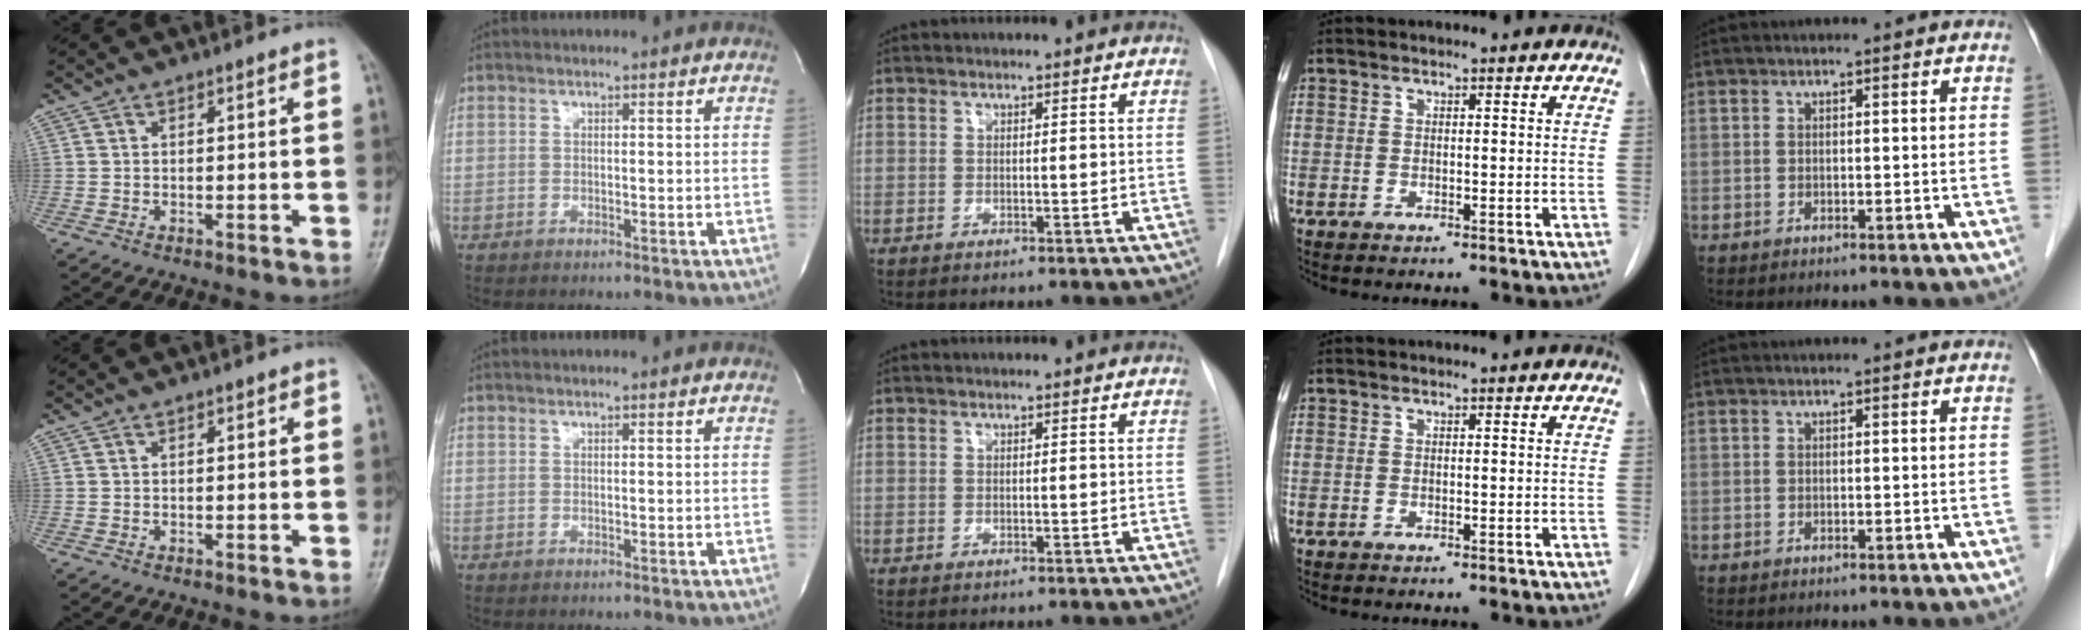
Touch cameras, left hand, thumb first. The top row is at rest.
{"index": {"total": 0.7, "force": [0.7, 0.0, 0.2], "torque": [-0.009, 0.004, 0.009]}}